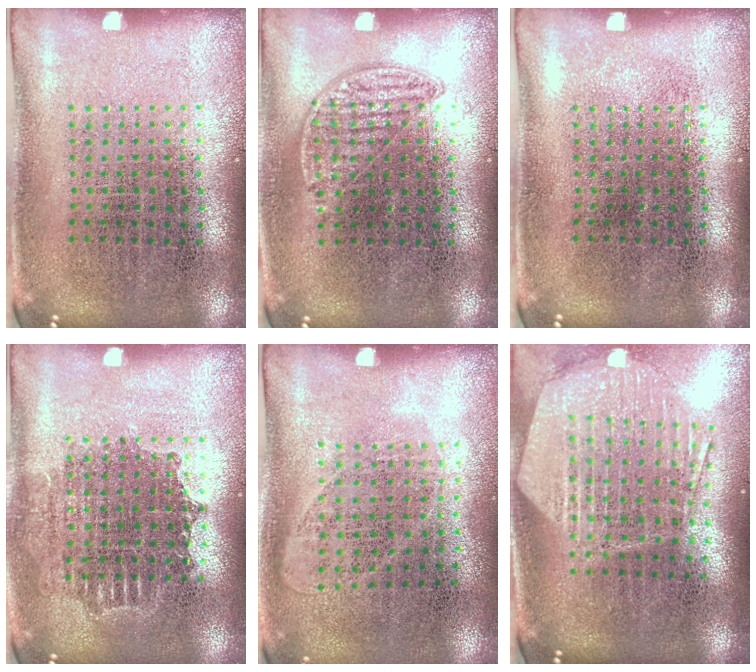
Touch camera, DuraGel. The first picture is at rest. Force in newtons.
{"total": 0.8, "press": 0.6, "slide": 0.5}
{"total": 0.0}
{"total": 1.4, "press": 1.2, "slide": 0.7}
{"total": 1.0, "press": 0.9, "slide": 0.4}
{"total": 1.8, "press": 1.7, "slide": 0.7}